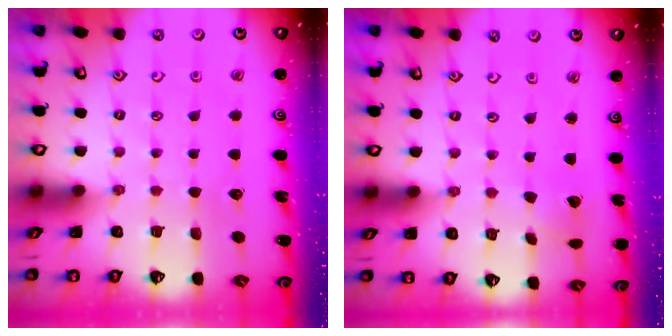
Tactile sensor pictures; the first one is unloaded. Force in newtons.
{"total": 2.0, "press": 2.0, "slide": 0.2}